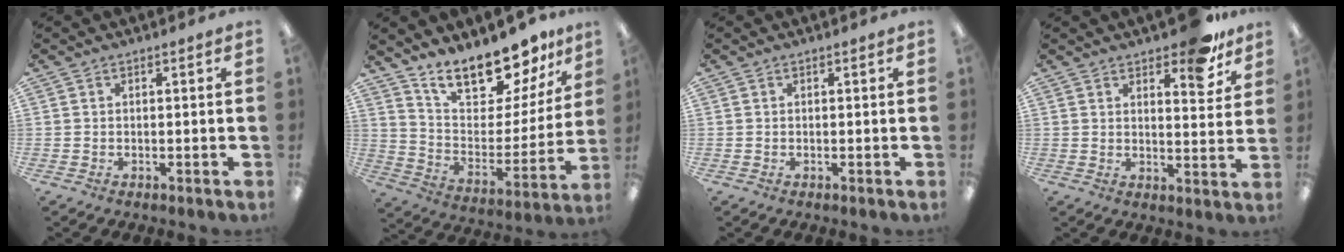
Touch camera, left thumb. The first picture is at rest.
{"total": 18.2, "force": [15.5, 6.3, 7.1], "torque": [-0.123, -0.116, 0.273]}
{"total": 0.0}
{"total": 9.6, "force": [7.1, 3.6, 5.4], "torque": [-0.060, -0.043, 0.118]}